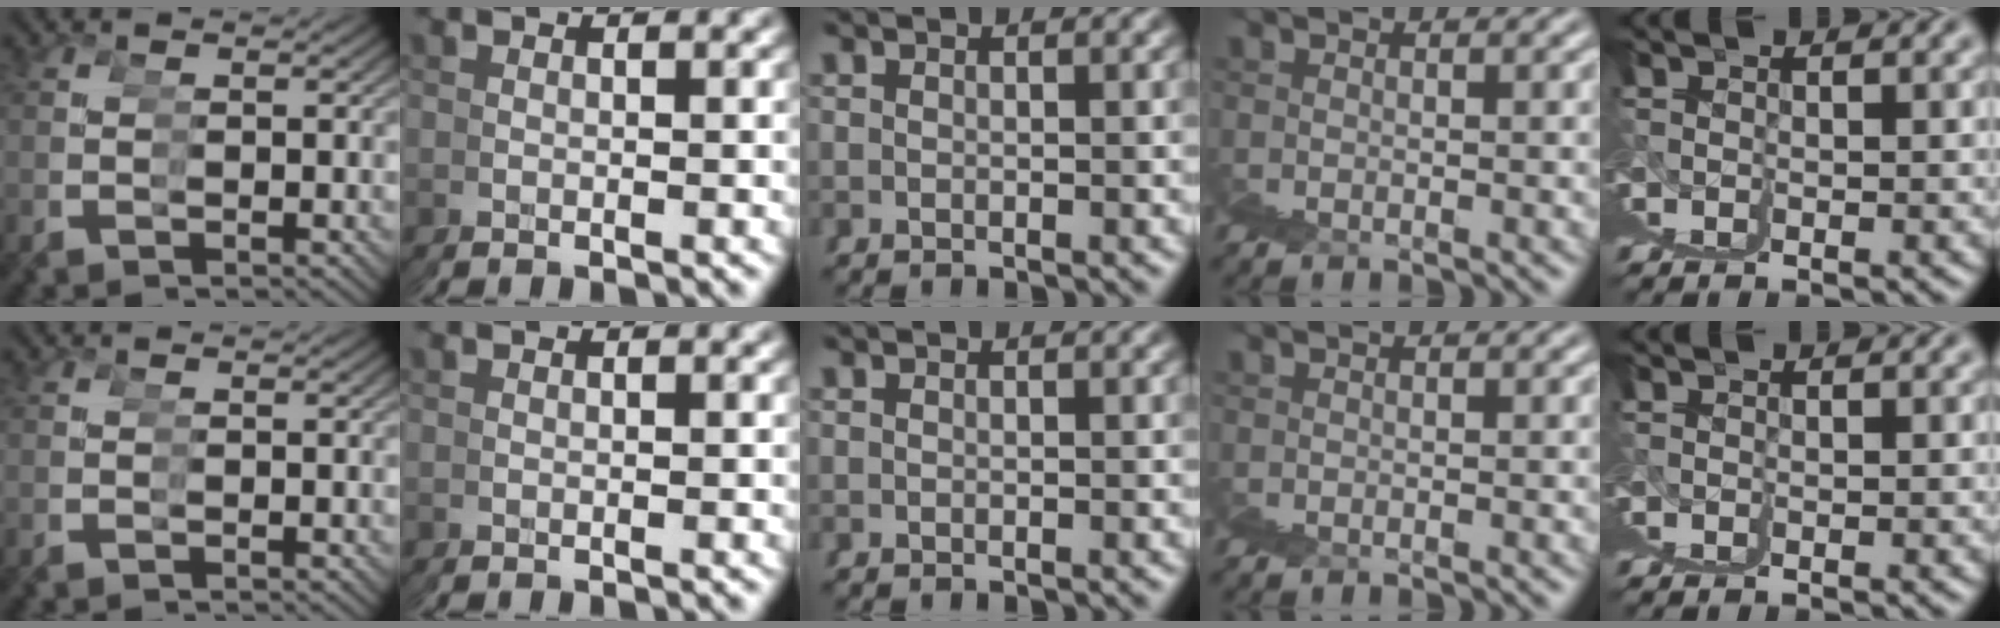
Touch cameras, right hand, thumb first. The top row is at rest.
{}